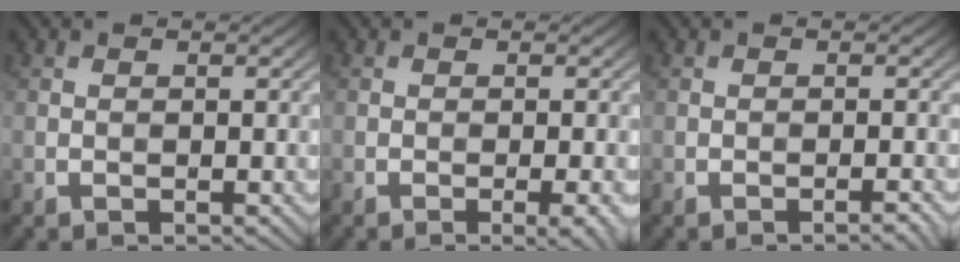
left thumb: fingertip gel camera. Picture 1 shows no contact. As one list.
[{"total": 3.2, "force": [-1.3, 0.7, 2.8], "torque": [-0.036, 0.005, -0.020]}, {"total": 1.6, "force": [-1.0, 0.2, 1.3], "torque": [-0.014, 0.005, -0.017]}]